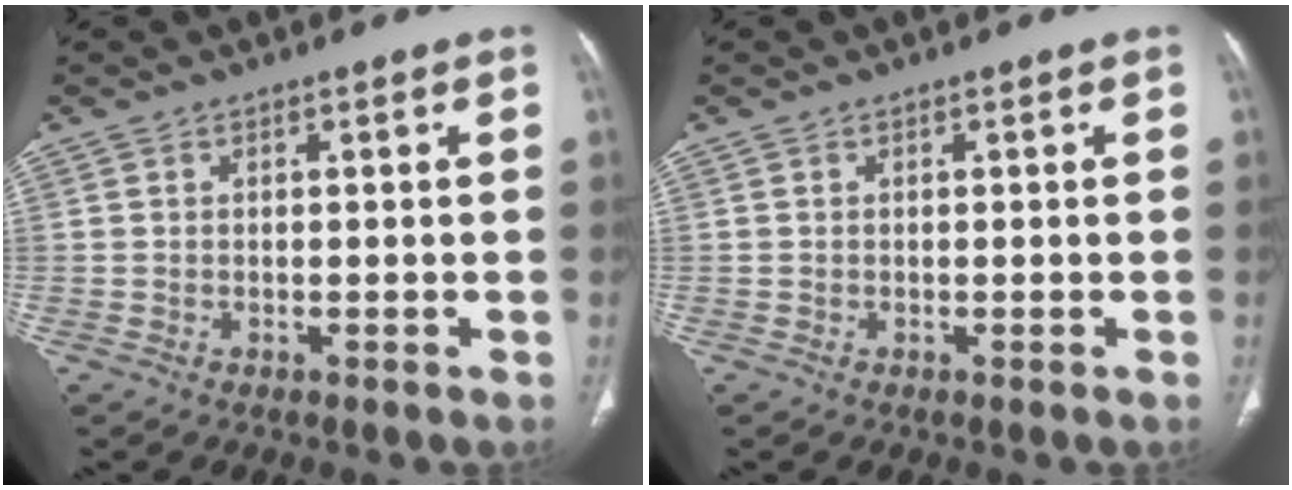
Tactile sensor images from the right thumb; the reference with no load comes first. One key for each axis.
{"total": 0.0}